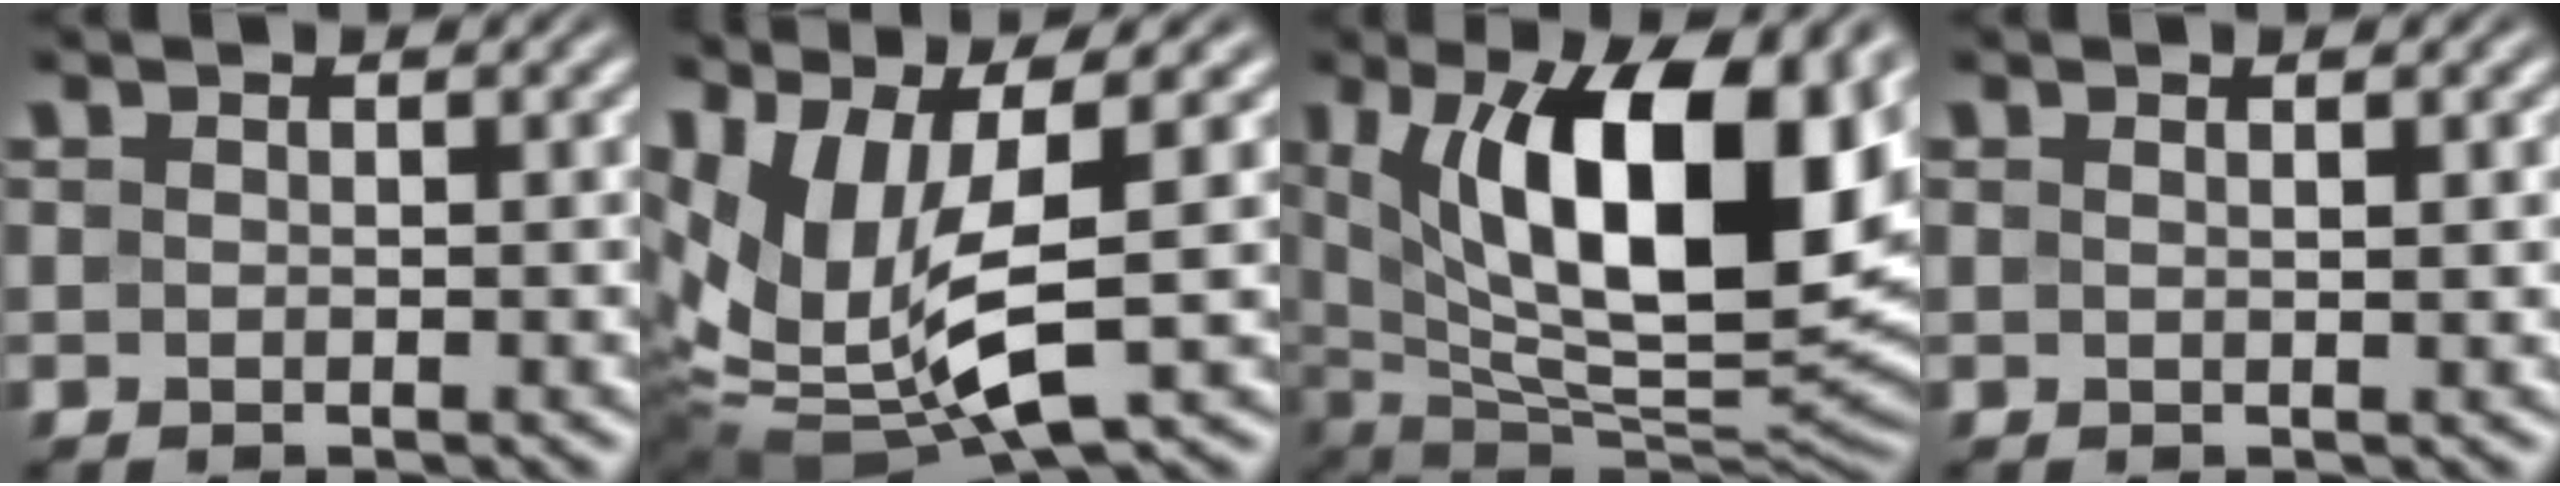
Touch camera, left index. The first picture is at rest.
{"total": 11.4, "force": [1.5, 5.2, 10.0], "torque": [-0.234, -0.019, 0.043]}
{"total": 15.9, "force": [5.0, 6.6, 13.6], "torque": [-0.200, -0.006, 0.081]}
{"total": 1.4, "force": [0.7, 0.3, 1.1], "torque": [-0.013, 0.002, 0.006]}